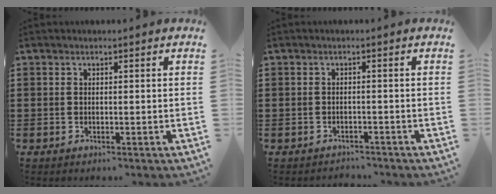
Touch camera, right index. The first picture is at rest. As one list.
[{"total": 1.3, "force": [-1.2, 0.3, -0.2], "torque": [-0.002, 0.005, -0.030]}]